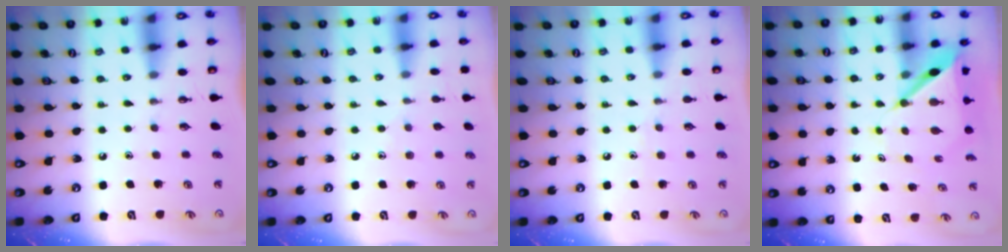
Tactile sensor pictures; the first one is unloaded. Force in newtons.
{"total": 6.1, "press": 6.1, "slide": 0.6}
{"total": 5.3, "press": 5.3, "slide": 0.7}
{"total": 6.3, "press": 6.3, "slide": 0.6}